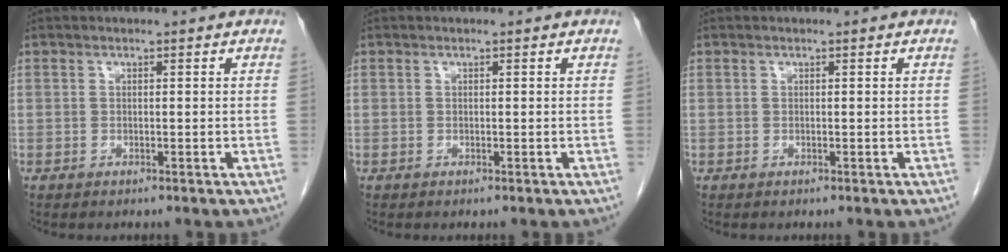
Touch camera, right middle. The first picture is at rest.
{"total": 0.0}
{"total": 0.0}